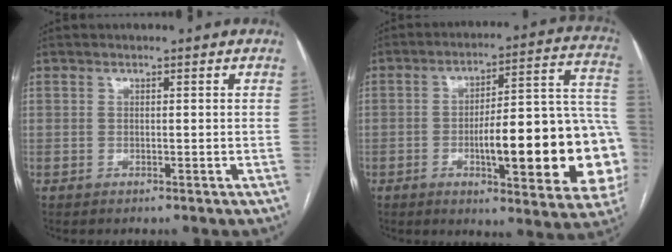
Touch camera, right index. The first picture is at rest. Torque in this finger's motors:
{"motor_torque": [1.50, -0.64, 0.63, 0.21]}